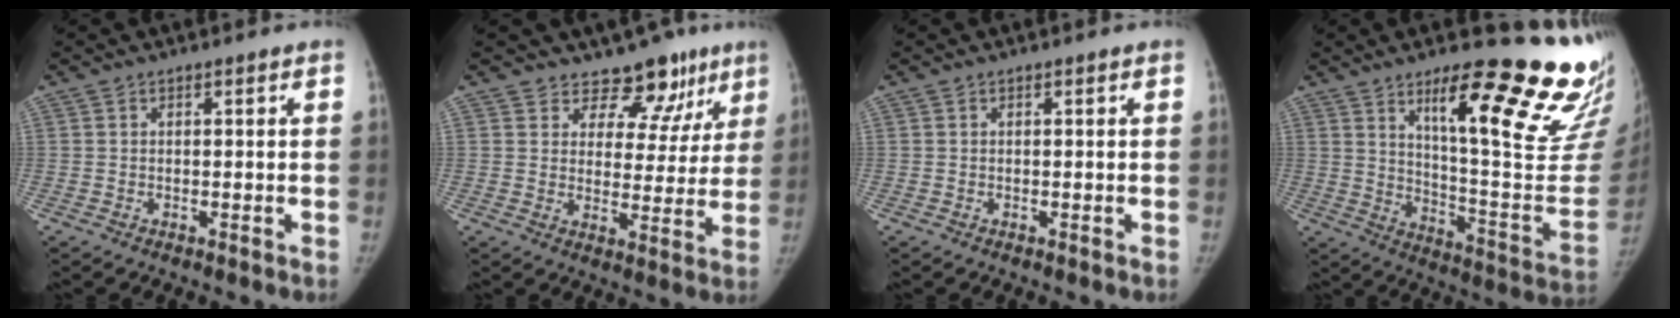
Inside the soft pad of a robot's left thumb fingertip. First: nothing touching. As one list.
[{"total": 11.4, "force": [8.7, 6.9, 2.6], "torque": [0.022, -0.048, 0.101]}, {"total": 0.0}, {"total": 28.2, "force": [17.9, 5.4, 21.1], "torque": [-0.218, -0.108, 0.257]}]